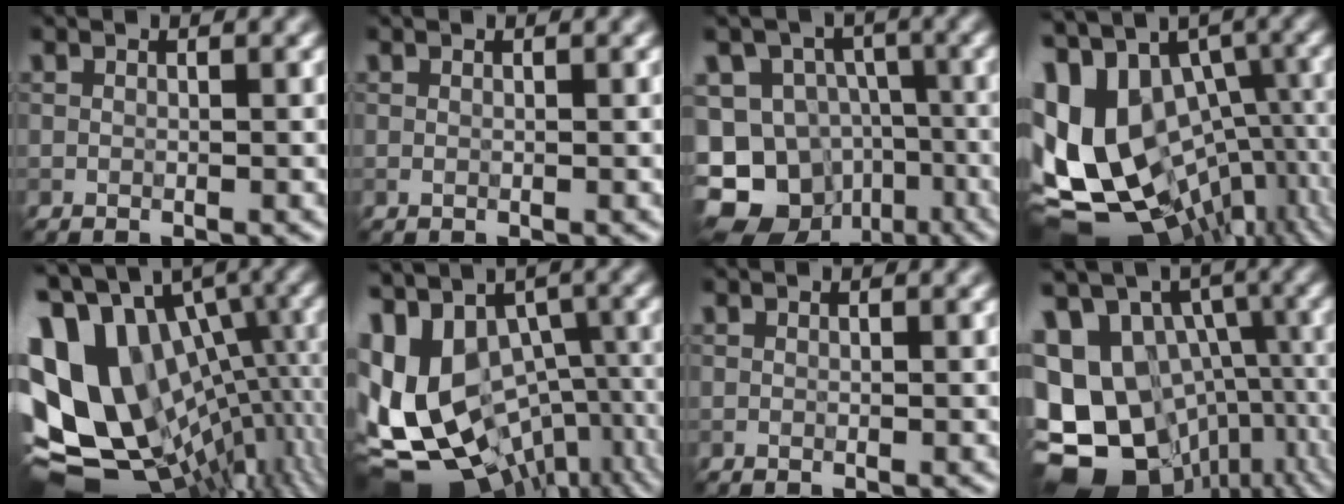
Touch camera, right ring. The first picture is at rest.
{"total": 0.0}
{"total": 13.8, "force": [-7.9, 10.5, 3.9], "torque": [-0.091, -0.022, -0.110]}
{"total": 15.1, "force": [-2.6, 10.7, 10.4], "torque": [-0.195, 0.006, -0.002]}
{"total": 16.7, "force": [-1.1, 11.7, 11.9], "torque": [-0.199, -0.002, 0.028]}
{"total": 15.4, "force": [-4.6, 10.1, 10.6], "torque": [-0.206, 0.001, -0.020]}
{"total": 0.0}
{"total": 16.4, "force": [-3.9, 13.0, 9.2], "torque": [-0.191, -0.014, -0.016]}